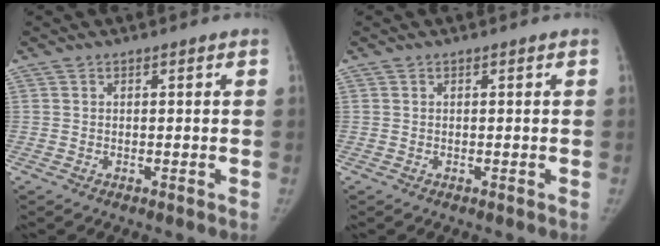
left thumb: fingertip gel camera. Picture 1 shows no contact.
{"total": 0.0}